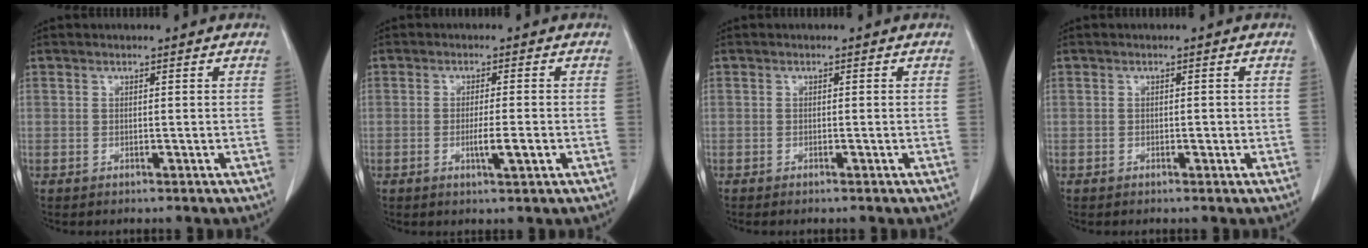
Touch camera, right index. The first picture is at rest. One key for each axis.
{"total": 3.5, "fx": -1.0, "fy": 0.1, "fz": 3.3, "tx": -0.057, "ty": -0.004, "tz": -0.015}
{"total": 0.7, "fx": -0.6, "fy": 0.1, "fz": 0.4, "tx": -0.012, "ty": -0.002, "tz": -0.009}
{"total": 0.8, "fx": -0.2, "fy": 0.5, "fz": 0.6, "tx": -0.009, "ty": 0.001, "tz": -0.004}